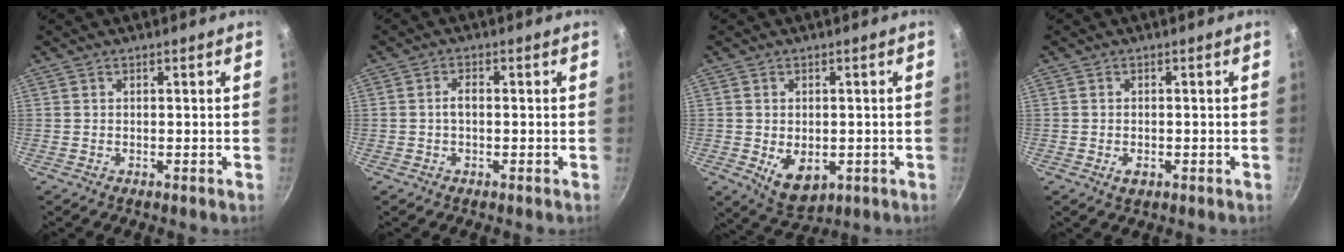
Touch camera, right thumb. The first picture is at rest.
{"total": 2.1, "force": [-0.2, 1.2, 1.8], "torque": [-0.029, 0.011, -0.005]}
{"total": 7.3, "force": [-1.2, 4.9, 5.3], "torque": [-0.069, -0.012, -0.004]}
{"total": 2.0, "force": [-0.7, 1.3, 1.4], "torque": [-0.023, -0.002, -0.012]}